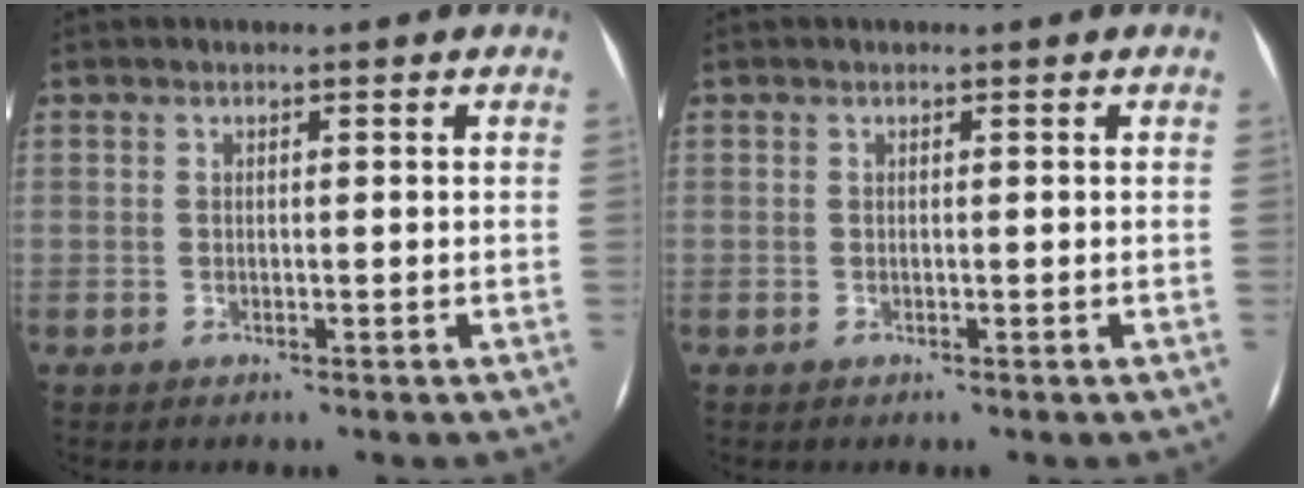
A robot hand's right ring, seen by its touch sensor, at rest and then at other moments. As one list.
[{"total": 0.0}]